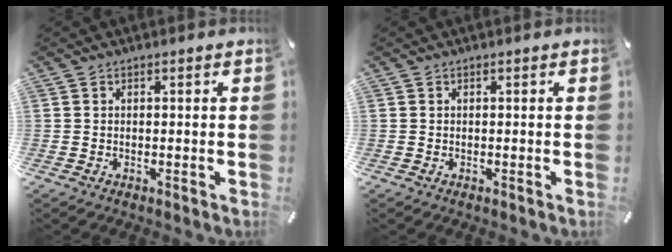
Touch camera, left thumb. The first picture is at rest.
{"total": 0.0}